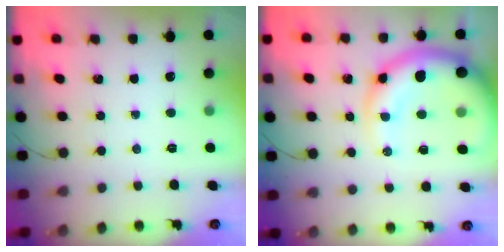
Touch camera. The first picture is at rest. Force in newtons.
{"total": 12.9, "press": 12.3, "slide": 4.0}